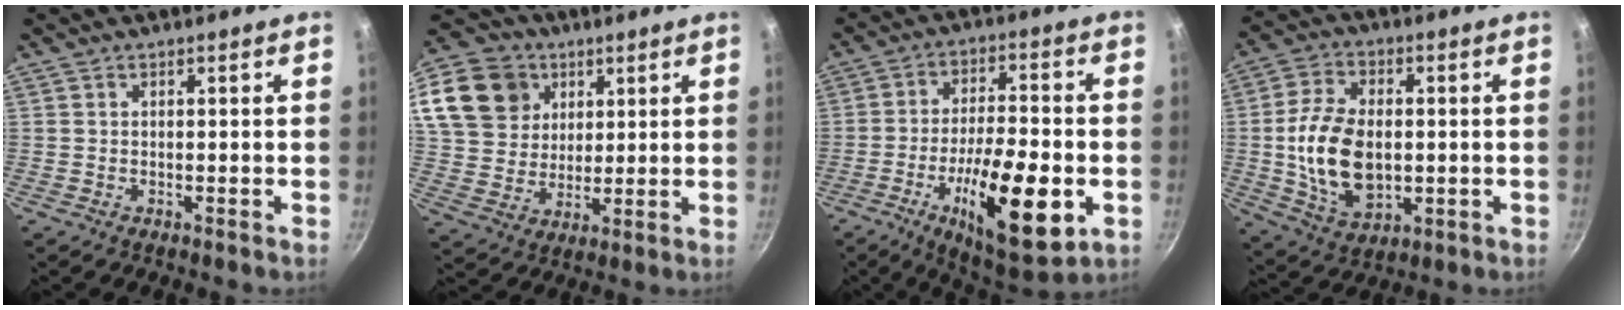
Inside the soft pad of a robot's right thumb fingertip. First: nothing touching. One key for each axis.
{"total": 19.1, "fx": 7.8, "fy": 15.2, "fz": 8.5, "tx": -0.172, "ty": 0.008, "tz": 0.148}
{"total": 19.4, "fx": -6.2, "fy": 6.5, "fz": 17.2, "tx": -0.267, "ty": 0.014, "tz": -0.096}
{"total": 14.9, "fx": -0.4, "fy": 9.6, "fz": 11.4, "tx": -0.197, "ty": 0.002, "tz": 0.001}